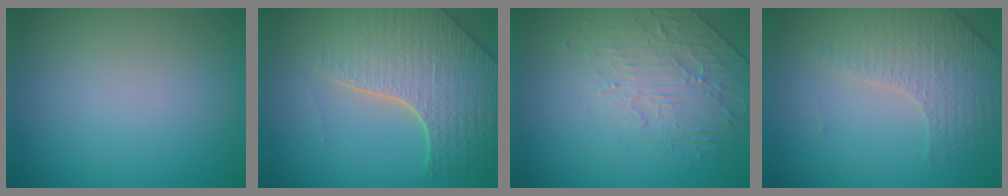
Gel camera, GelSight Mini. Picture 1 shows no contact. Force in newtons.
{"total": 6.1, "press": 5.1, "slide": 3.3}
{"total": 2.8, "press": 2.3, "slide": 1.6}
{"total": 4.3, "press": 3.0, "slide": 3.1}